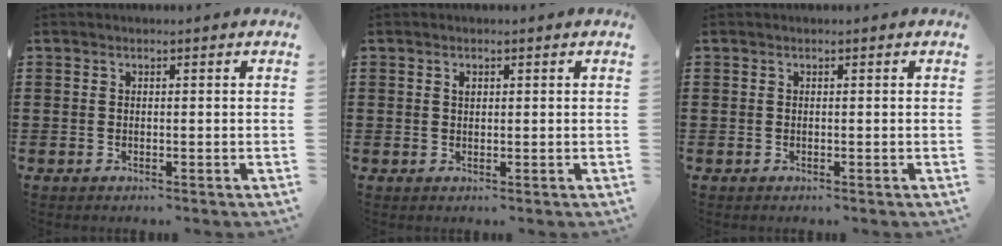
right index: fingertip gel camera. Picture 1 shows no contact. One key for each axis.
{"total": 0.9, "fx": 0.4, "fy": 0.6, "fz": 0.6, "tx": -0.014, "ty": 0.003, "tz": 0.007}
{"total": 0.0}